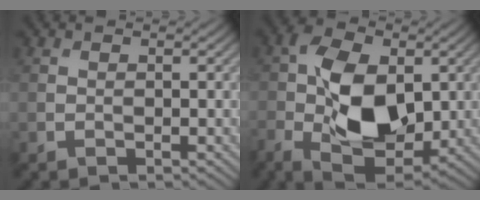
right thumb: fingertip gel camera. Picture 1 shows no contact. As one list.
[{"total": 12.7, "force": [-0.7, 7.7, 10.1], "torque": [-0.199, -0.007, -0.015]}]